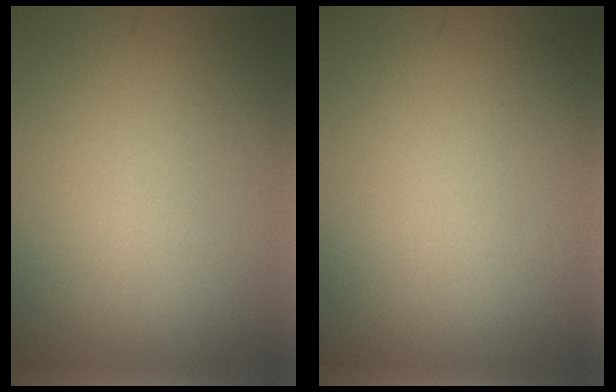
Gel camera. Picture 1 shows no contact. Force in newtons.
{"total": 0.0}